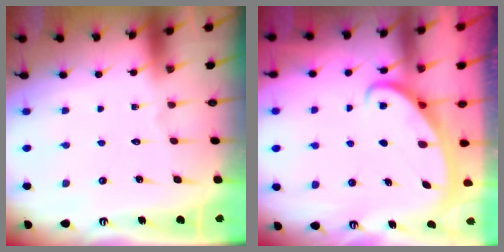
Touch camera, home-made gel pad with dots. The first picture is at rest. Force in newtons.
{"total": 2.5, "press": 2.5, "slide": 0.3}